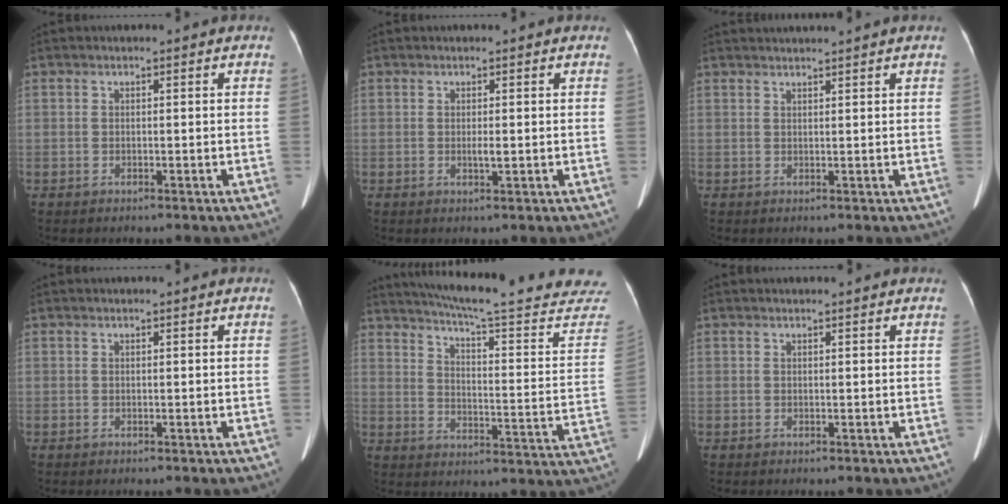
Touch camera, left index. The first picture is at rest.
{"total": 1.1, "force": [0.0, 0.1, 1.1], "torque": [-0.021, -0.002, 0.001]}
{"total": 4.1, "force": [3.8, -0.8, 1.3], "torque": [-0.012, 0.026, 0.055]}
{"total": 0.0}
{"total": 29.5, "force": [27.0, 1.8, 11.7], "torque": [-0.171, -0.107, 0.327]}
{"total": 1.8, "force": [1.6, 0.1, 0.6], "torque": [-0.010, 0.017, 0.020]}